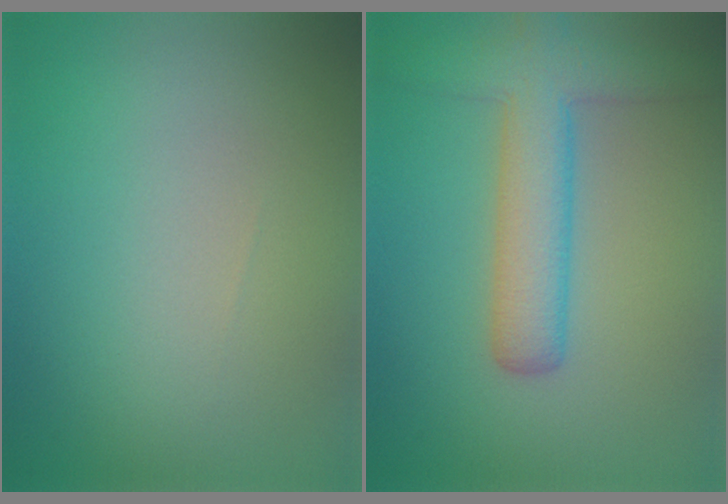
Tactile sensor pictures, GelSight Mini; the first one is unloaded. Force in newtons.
{"total": 5.8, "press": 5.8, "slide": 0.2}